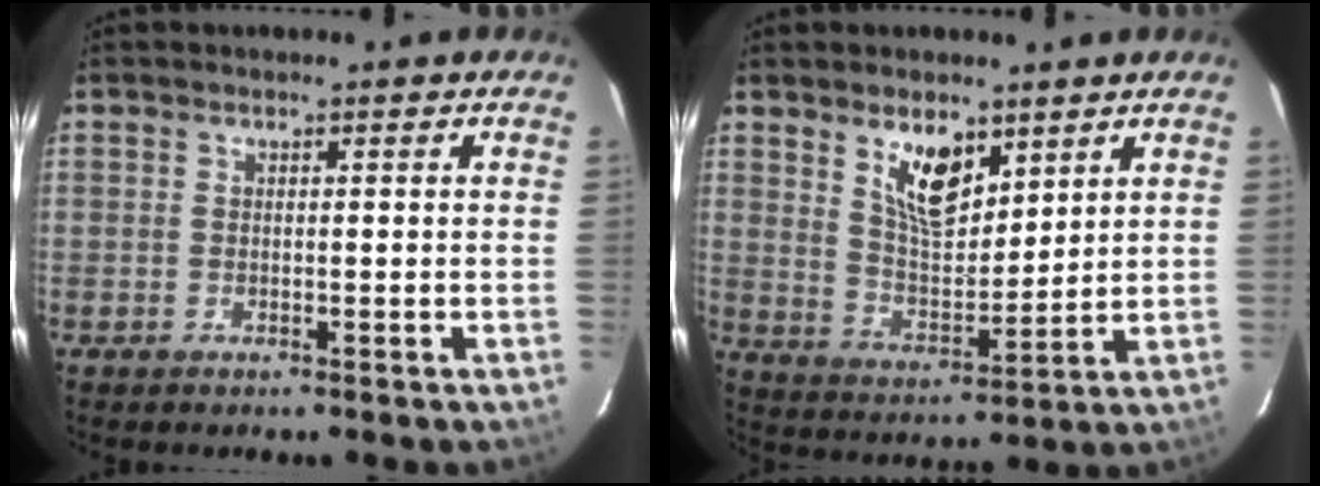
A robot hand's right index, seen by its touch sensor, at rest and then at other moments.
{"total": 9.5, "force": [5.6, 4.3, 6.4], "torque": [-0.109, 0.000, 0.111]}